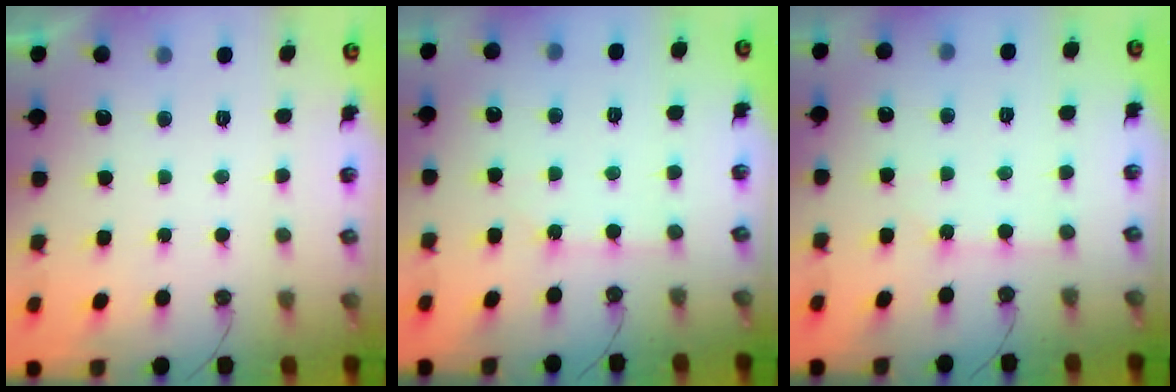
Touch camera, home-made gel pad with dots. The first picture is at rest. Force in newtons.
{"total": 2.9, "press": 2.9, "slide": 0.3}
{"total": 2.9, "press": 2.9, "slide": 0.3}